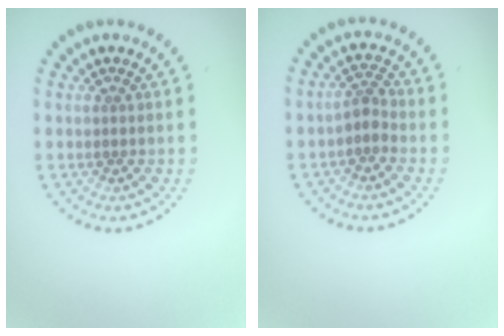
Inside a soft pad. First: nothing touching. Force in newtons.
{"total": 1.7, "press": 1.3, "slide": 1.1}